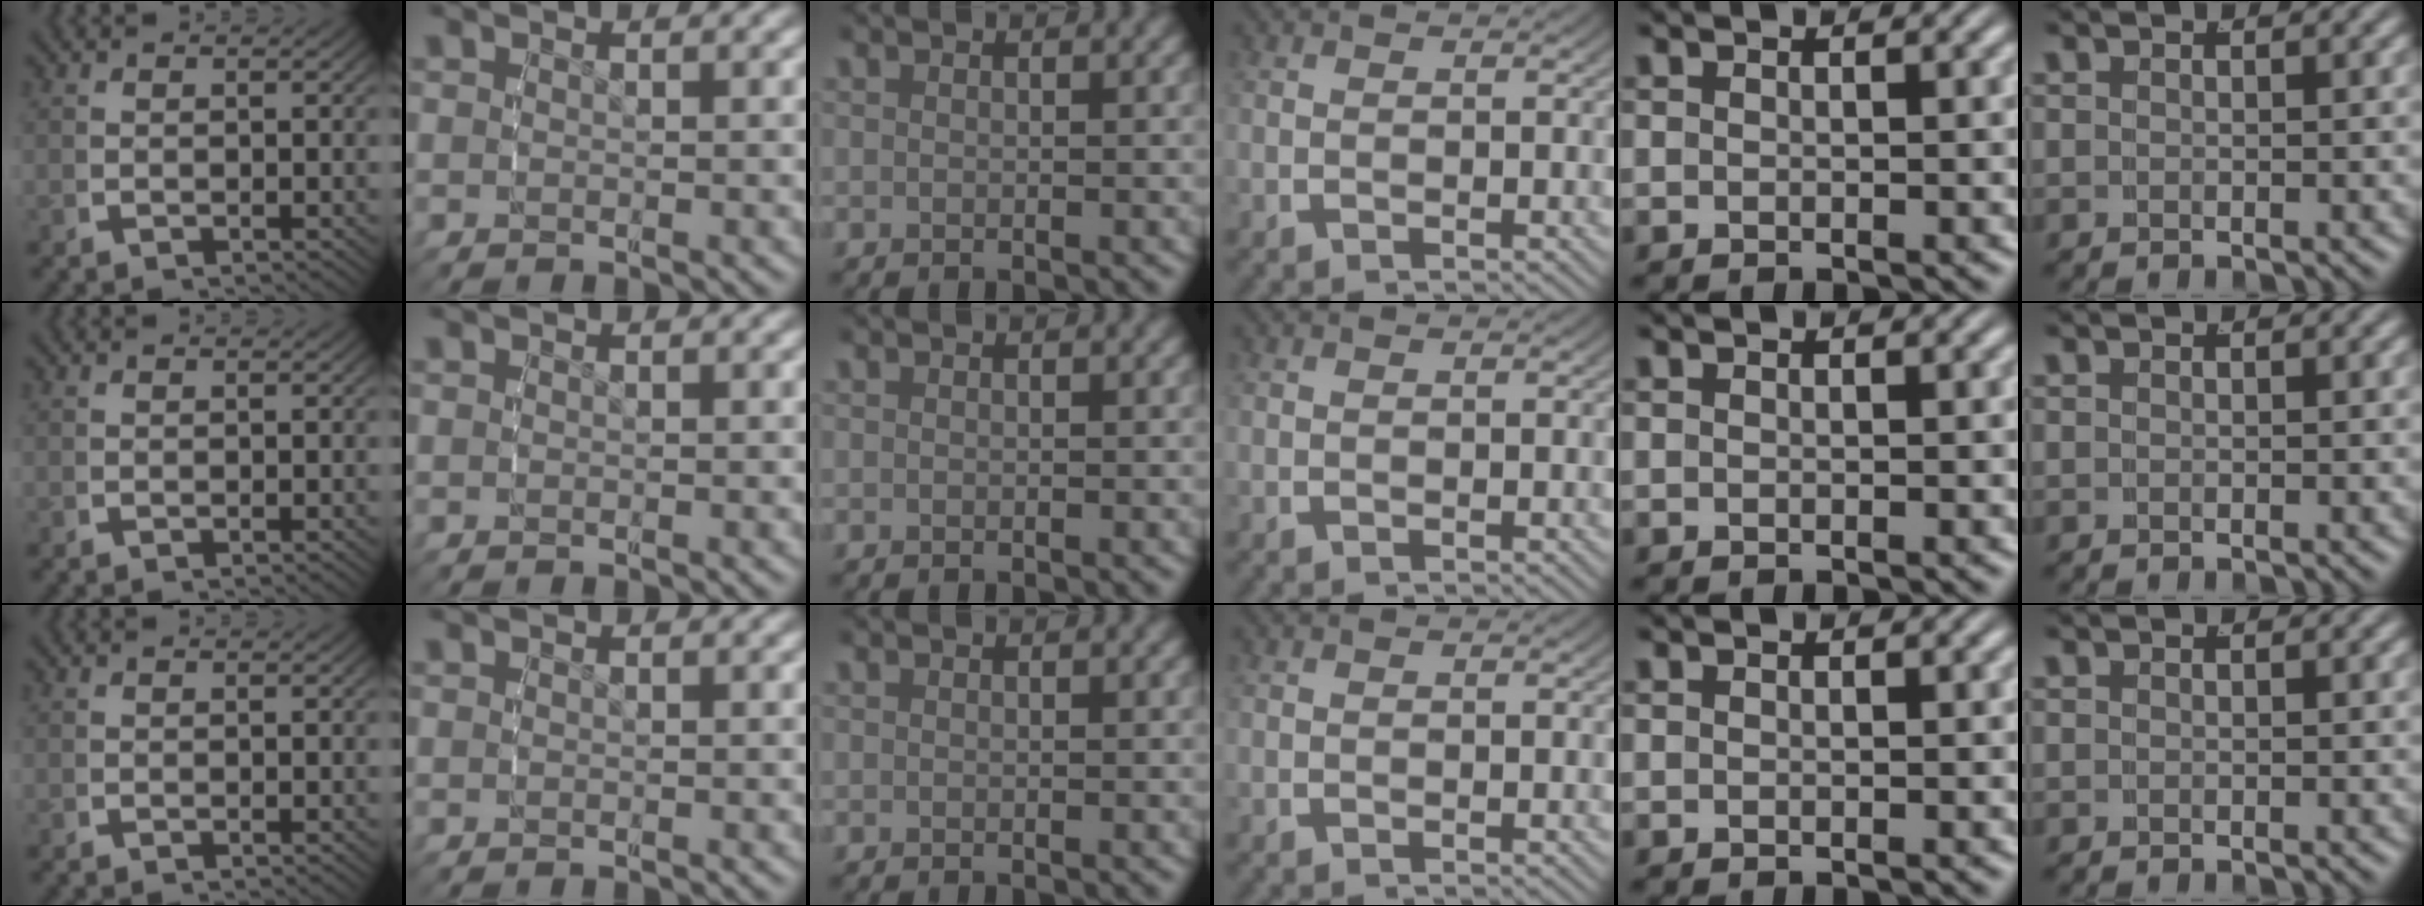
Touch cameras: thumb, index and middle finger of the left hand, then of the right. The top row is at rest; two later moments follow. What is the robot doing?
{"motion": "reach", "object": "paper towel"}